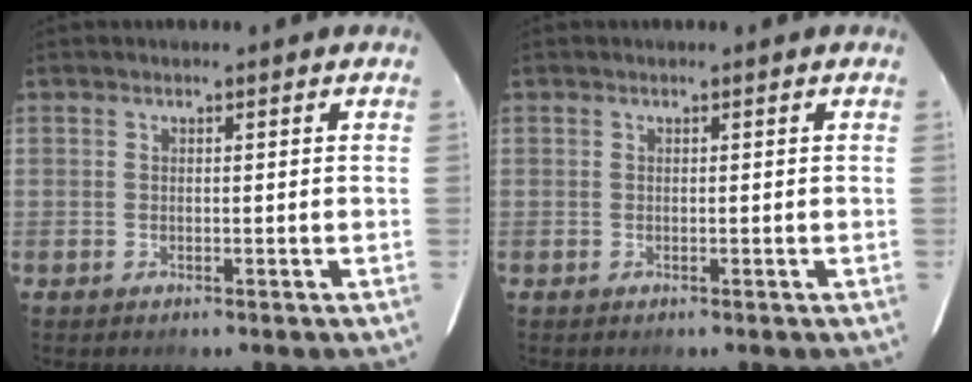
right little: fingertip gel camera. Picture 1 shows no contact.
{"total": 0.0}